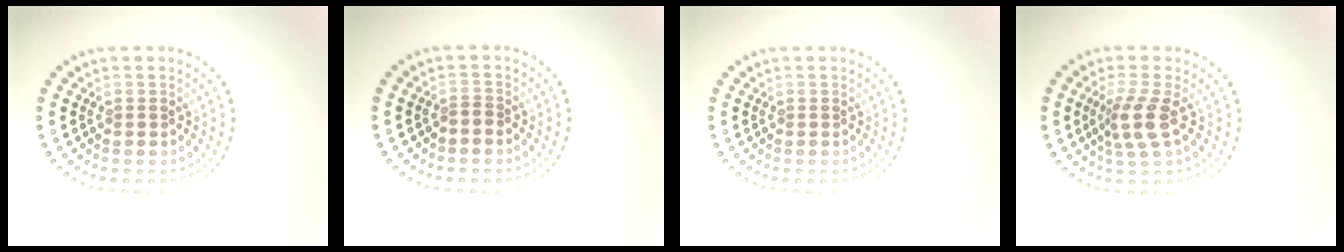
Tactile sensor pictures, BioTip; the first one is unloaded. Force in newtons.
{"total": 0.6, "press": 0.4, "slide": 0.4}
{"total": 0.0}
{"total": 2.8, "press": 2.2, "slide": 1.7}